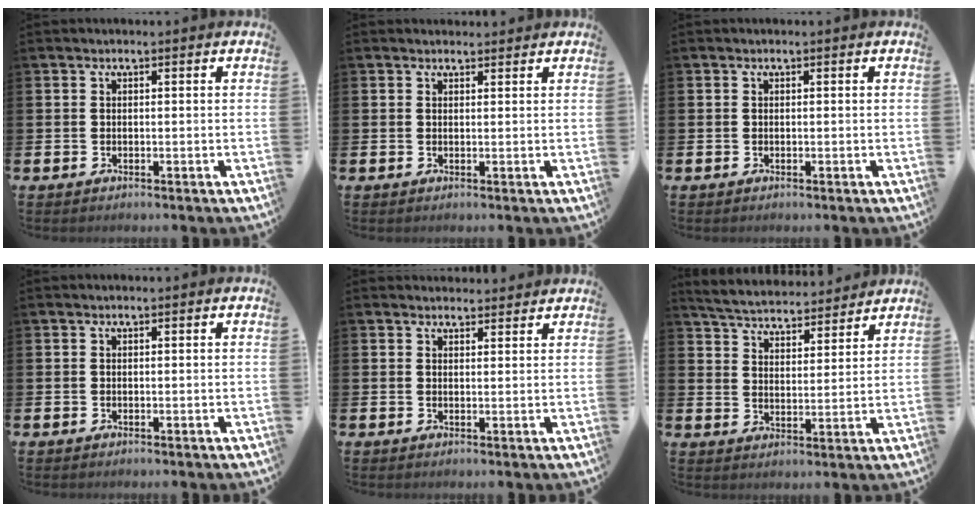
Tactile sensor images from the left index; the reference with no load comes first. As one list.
[{"total": 1.1, "force": [1.1, 0.4, 0.1], "torque": [0.008, 0.001, 0.018]}, {"total": 0.0}, {"total": 0.0}, {"total": 2.2, "force": [2.1, 0.5, -0.1], "torque": [0.014, -0.013, 0.035]}, {"total": 5.1, "force": [5.0, 0.8, 0.5], "torque": [-0.034, -0.039, 0.086]}]